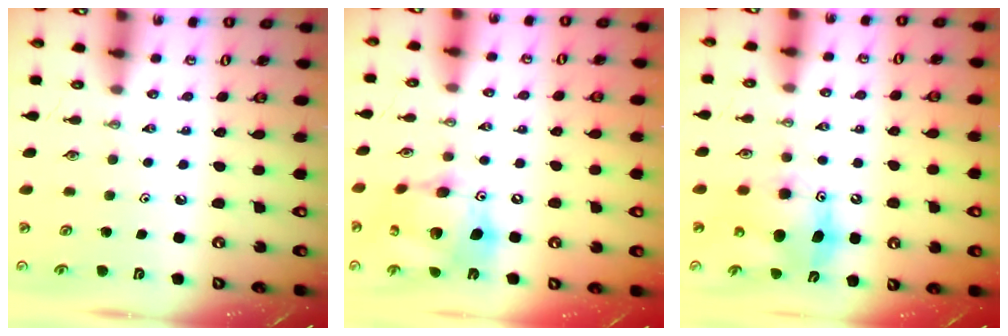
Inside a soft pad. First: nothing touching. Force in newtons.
{"total": 17.4, "press": 17.3, "slide": 2.2}
{"total": 9.4, "press": 9.4, "slide": 0.6}